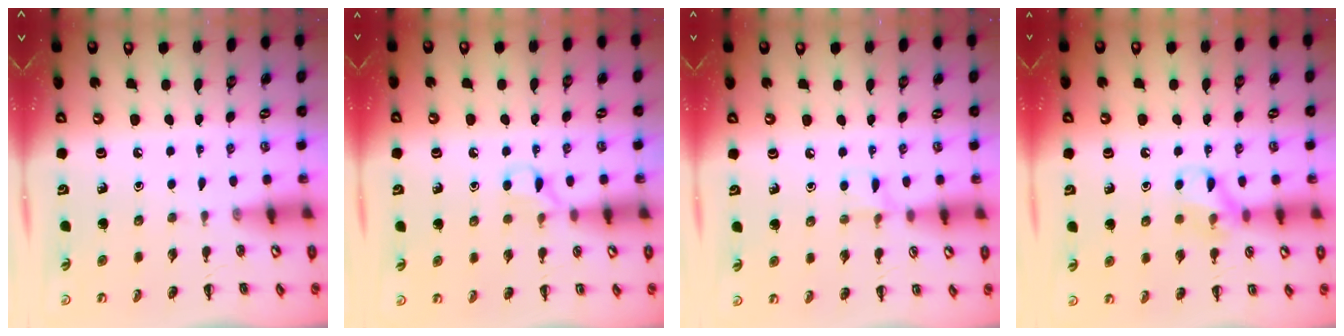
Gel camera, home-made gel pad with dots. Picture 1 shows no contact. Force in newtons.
{"total": 5.5, "press": 5.4, "slide": 1.3}
{"total": 4.4, "press": 4.1, "slide": 1.6}
{"total": 9.5, "press": 9.4, "slide": 1.5}